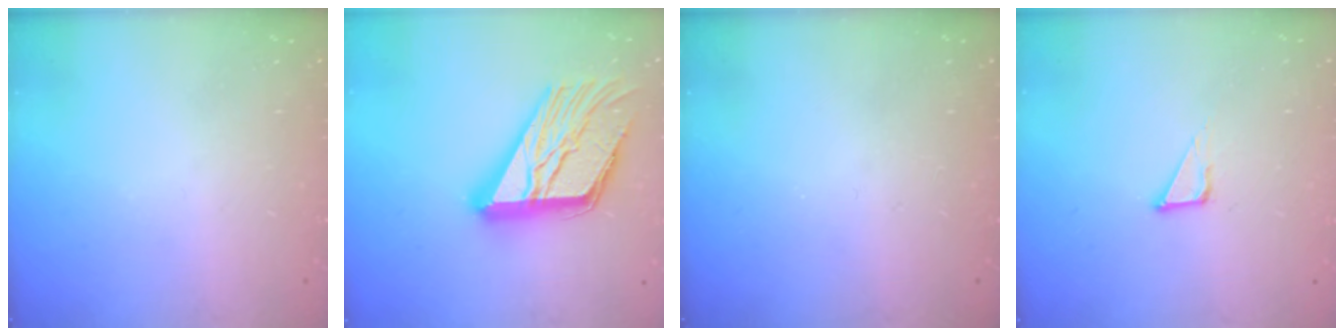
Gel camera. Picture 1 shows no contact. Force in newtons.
{"total": 22.8, "press": 22.7, "slide": 2.2}
{"total": 0.0}
{"total": 3.3, "press": 3.3, "slide": 0.2}